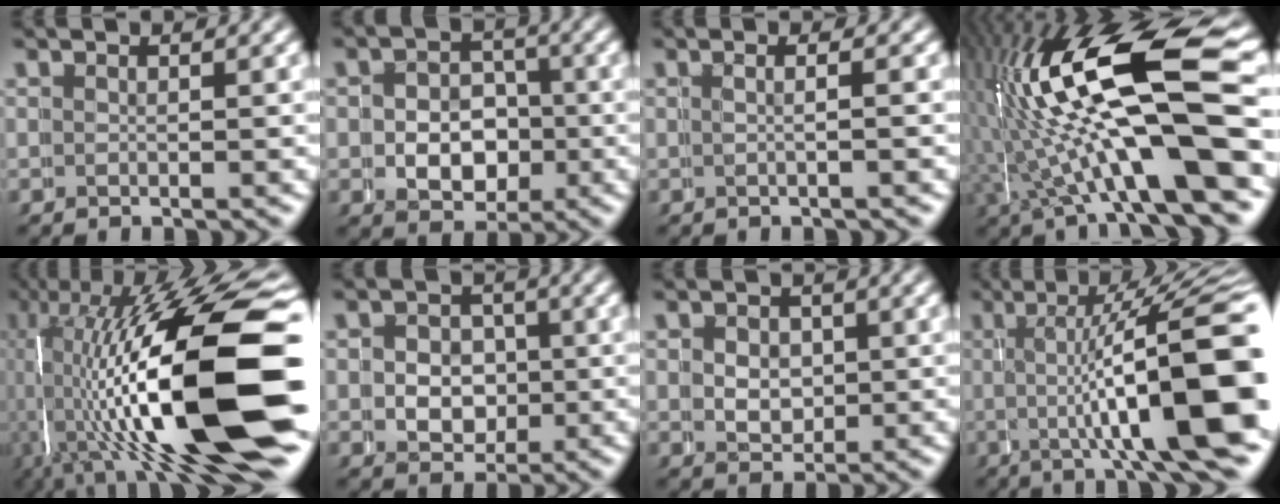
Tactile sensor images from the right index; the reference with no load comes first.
{"total": 4.5, "force": [-0.7, 4.1, 1.6], "torque": [-0.017, -0.023, -0.010]}
{"total": 0.8, "force": [-0.1, -0.1, 0.8], "torque": [-0.014, 0.002, -0.002]}
{"total": 15.1, "force": [1.6, 5.9, 13.9], "torque": [-0.255, -0.005, 0.028]}
{"total": 17.8, "force": [-1.1, 7.9, 15.9], "torque": [-0.248, -0.020, -0.002]}
{"total": 3.2, "force": [-0.2, 3.1, 0.7], "torque": [-0.007, -0.020, 0.001]}
{"total": 2.7, "force": [0.3, 2.6, 0.8], "torque": [-0.020, -0.018, 0.011]}
{"total": 12.7, "force": [-0.1, 3.9, 12.1], "torque": [-0.155, 0.003, -0.007]}